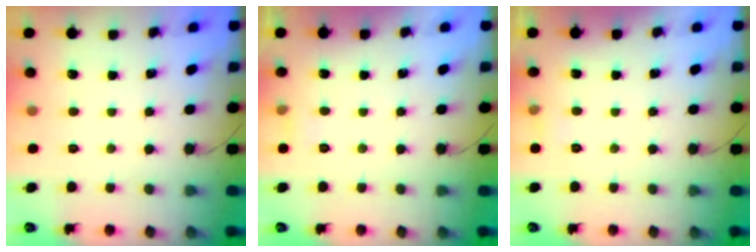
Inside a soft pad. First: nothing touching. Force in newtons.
{"total": 4.2, "press": 3.3, "slide": 2.6}
{"total": 3.7, "press": 3.4, "slide": 1.5}